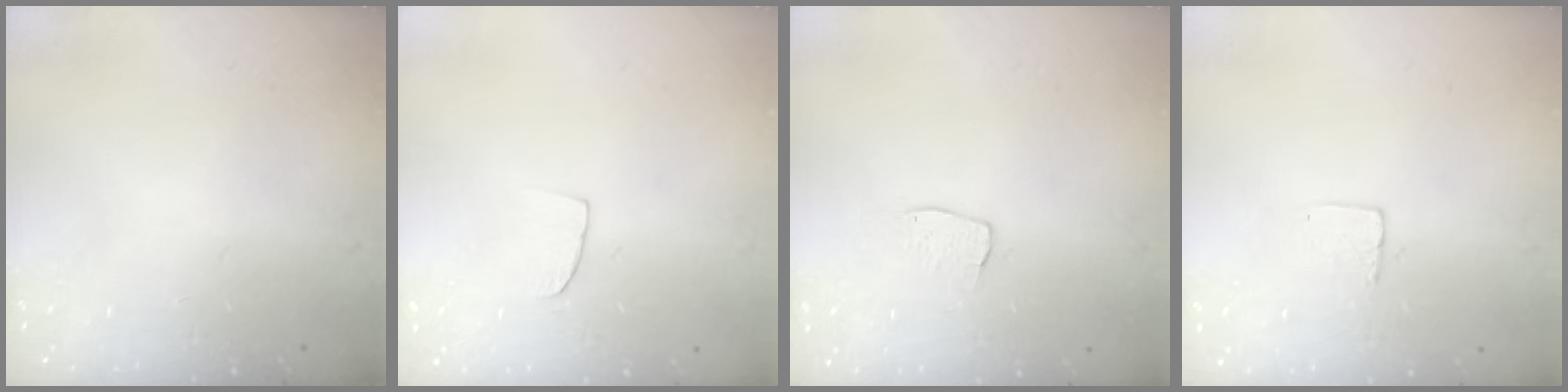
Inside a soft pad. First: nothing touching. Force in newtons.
{"total": 5.5, "press": 5.4, "slide": 0.5}
{"total": 5.0, "press": 5.0, "slide": 0.3}
{"total": 3.9, "press": 3.9, "slide": 0.3}